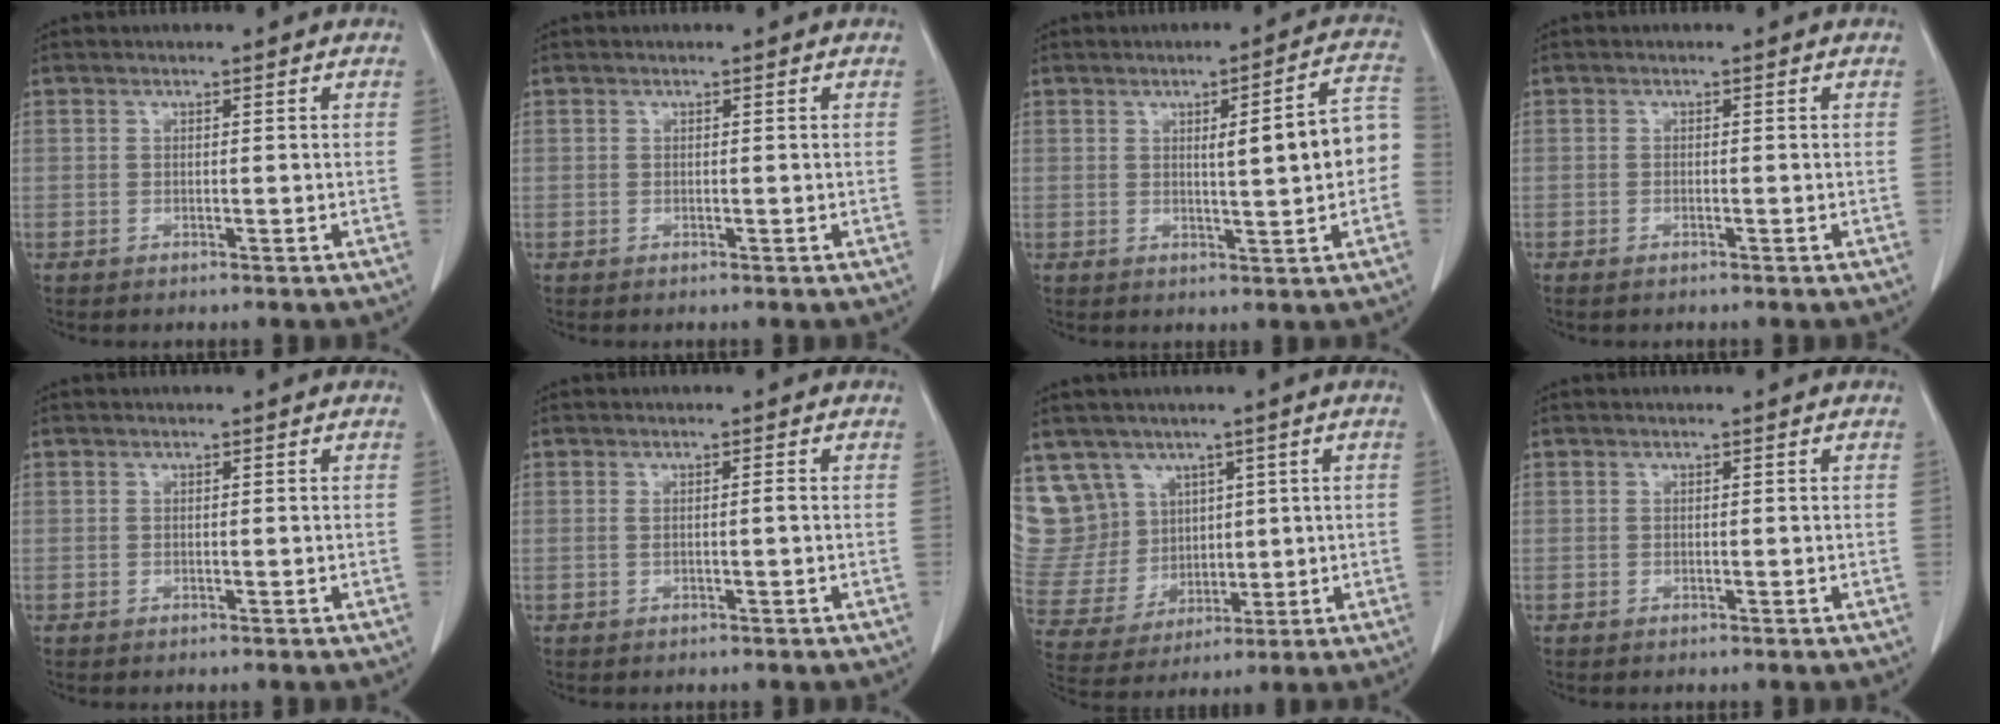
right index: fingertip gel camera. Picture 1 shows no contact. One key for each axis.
{"total": 0.0}
{"total": 9.0, "fx": 0.0, "fy": 1.0, "fz": 8.9, "tx": -0.109, "ty": 0.023, "tz": -0.001}
{"total": 0.7, "fx": -0.5, "fy": 0.2, "fz": 0.3, "tx": -0.010, "ty": -0.002, "tz": -0.007}
{"total": 0.0}
{"total": 0.9, "fx": 0.1, "fy": -0.1, "fz": 0.9, "tx": -0.013, "ty": 0.001, "tz": 0.004}
{"total": 11.2, "fx": 6.2, "fy": 9.2, "fz": 1.1, "tx": -0.048, "ty": 0.055, "tz": 0.150}
{"total": 0.0}